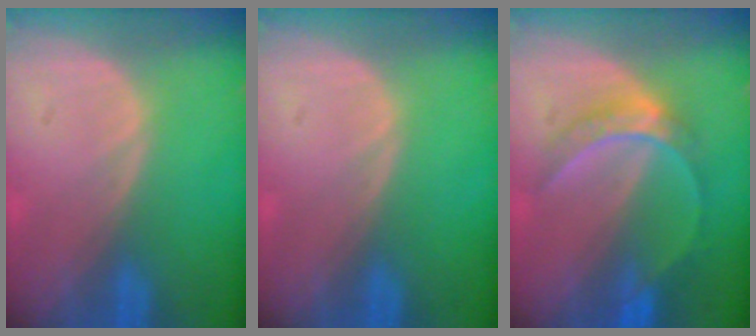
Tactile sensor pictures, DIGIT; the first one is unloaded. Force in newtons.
{"total": 0.0}
{"total": 6.3, "press": 5.4, "slide": 3.2}